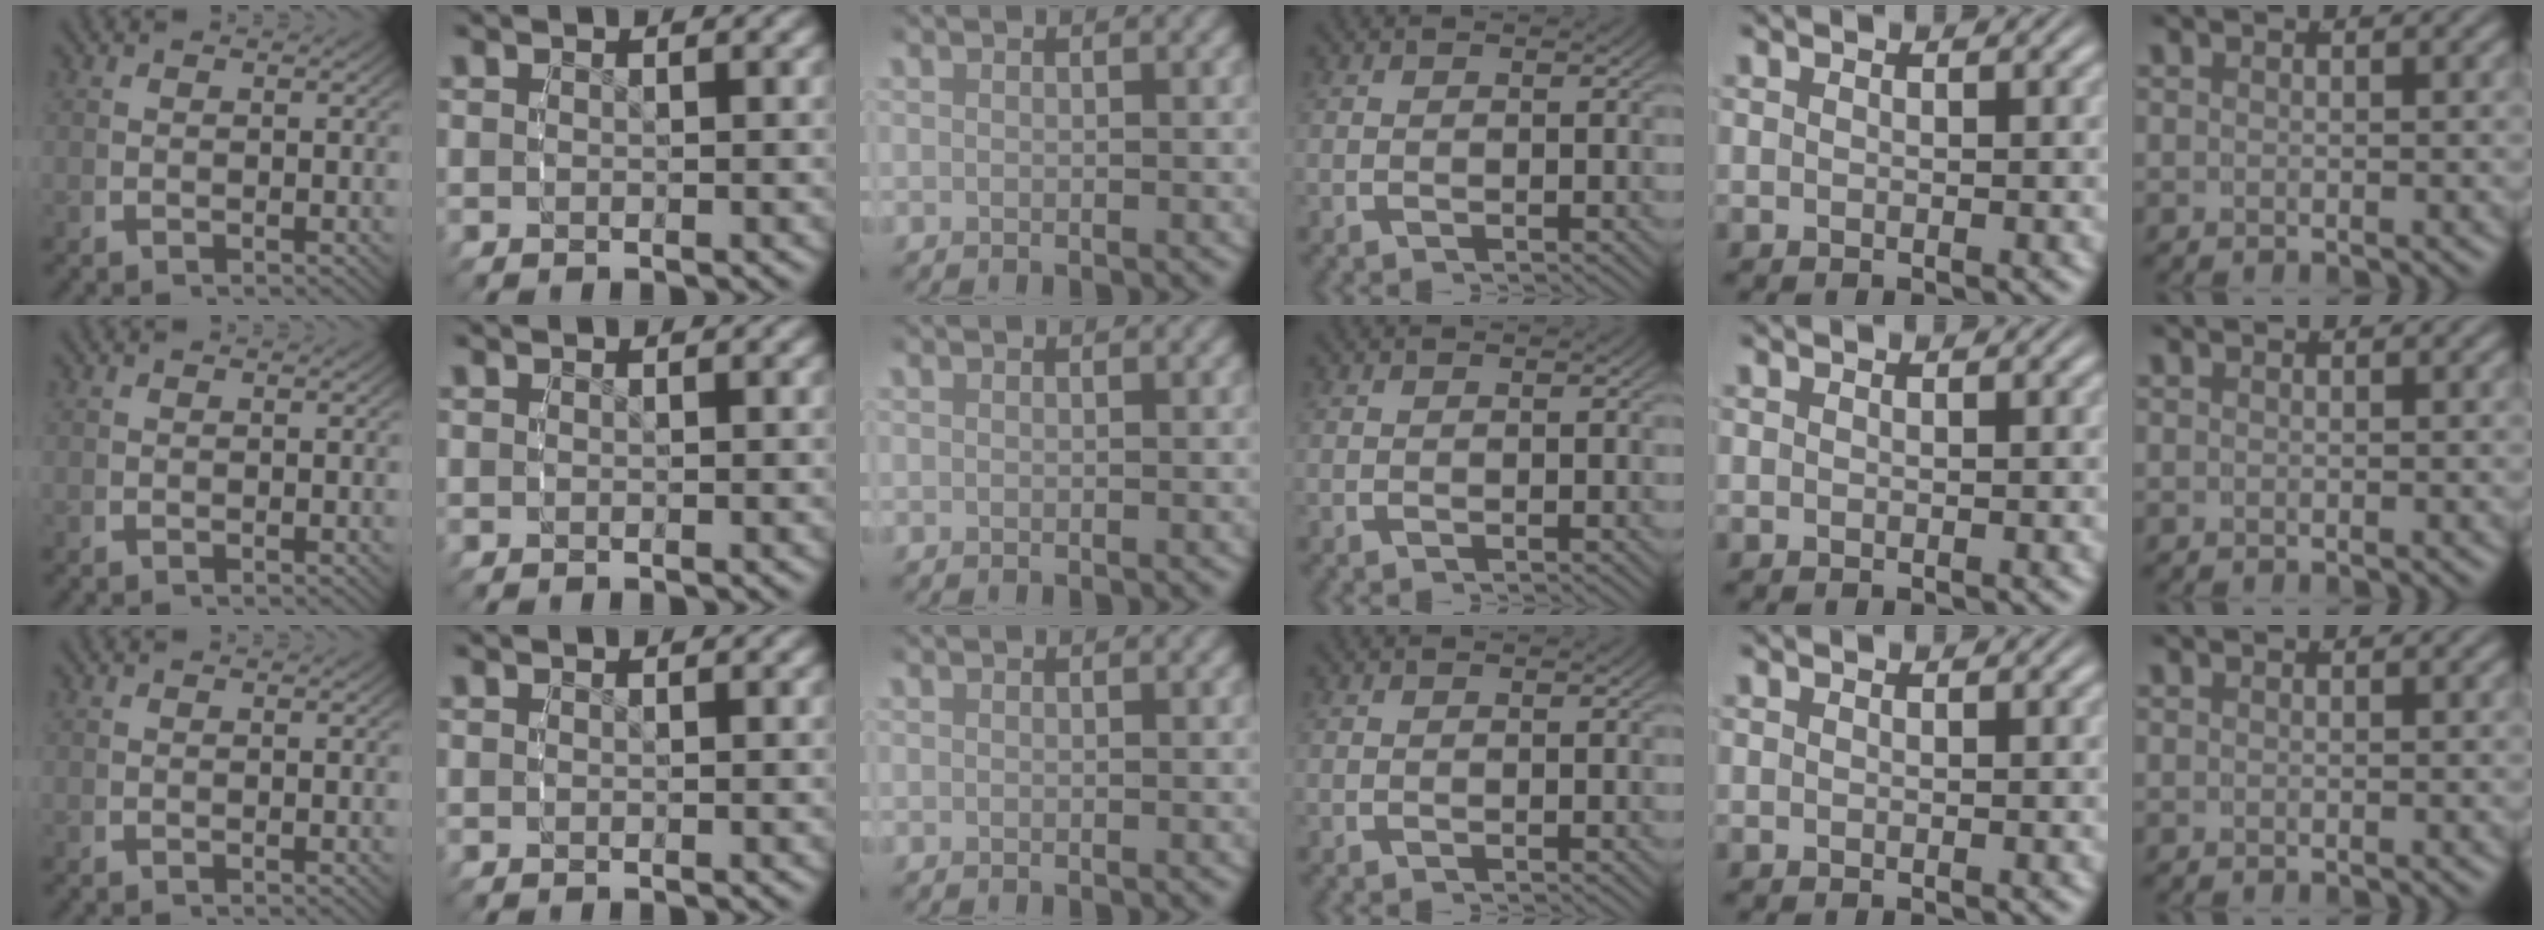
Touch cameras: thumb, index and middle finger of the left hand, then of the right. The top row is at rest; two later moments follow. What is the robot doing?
{"motion": "reach", "object": "toothpaste"}